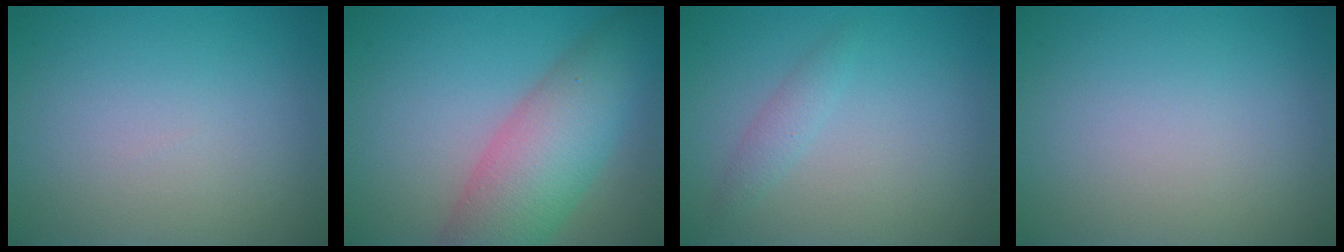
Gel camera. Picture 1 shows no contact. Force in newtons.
{"total": 8.1, "press": 8.1, "slide": 0.0}
{"total": 1.3, "press": 1.3, "slide": 0.0}
{"total": 0.0}